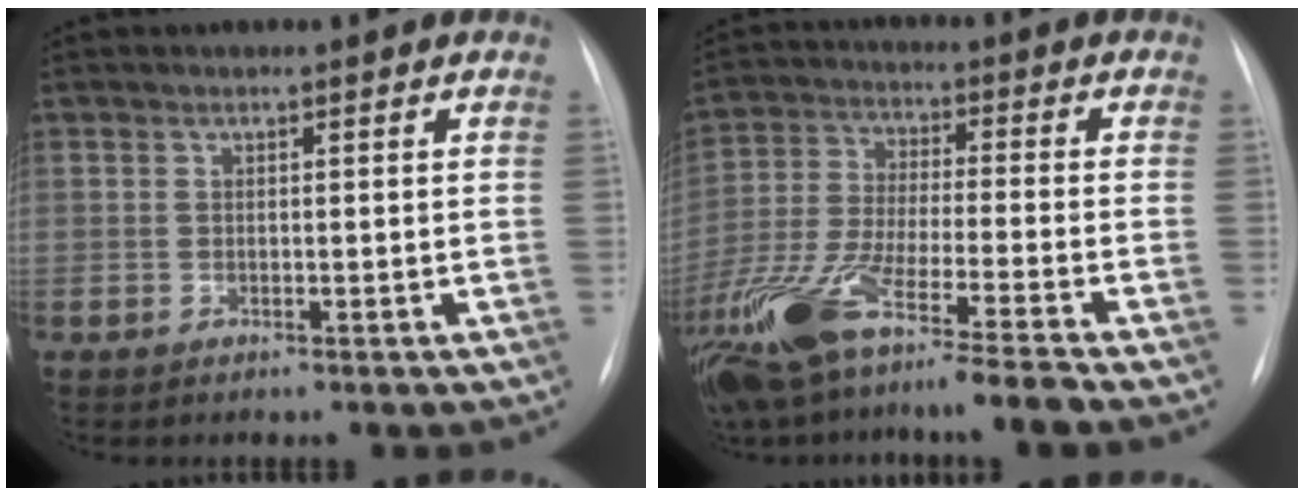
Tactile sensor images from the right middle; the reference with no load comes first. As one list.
[{"total": 15.8, "force": [-11.4, 0.0, 10.9], "torque": [-0.229, -0.048, -0.207]}]